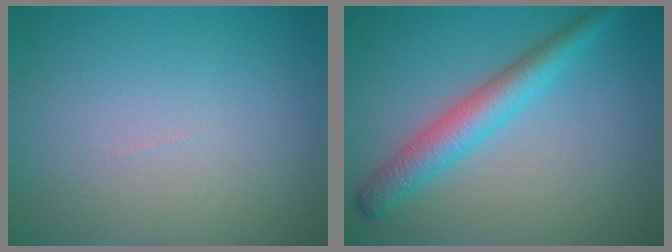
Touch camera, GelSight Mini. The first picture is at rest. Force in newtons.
{"total": 4.2, "press": 4.2, "slide": 0.1}